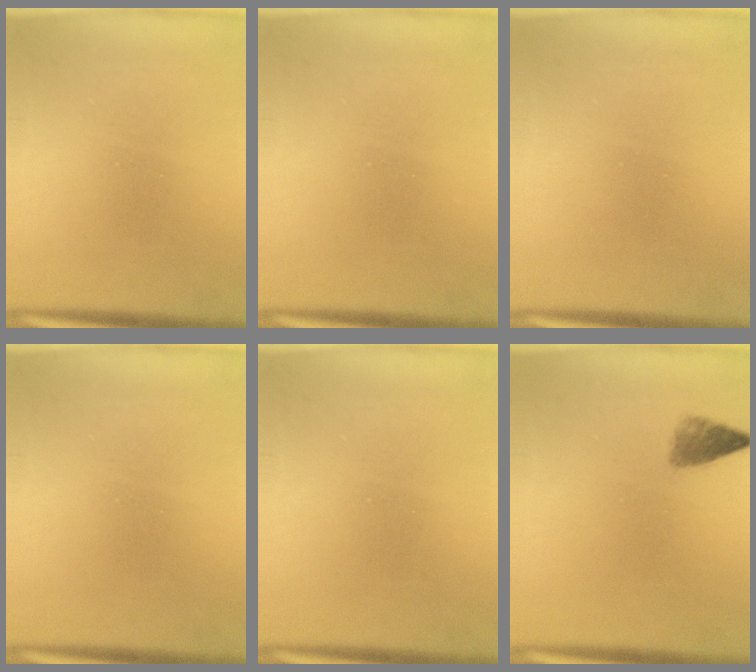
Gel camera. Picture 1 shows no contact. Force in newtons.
{"total": 0.0}
{"total": 1.9}
{"total": 0.0}
{"total": 0.0}
{"total": 2.2}